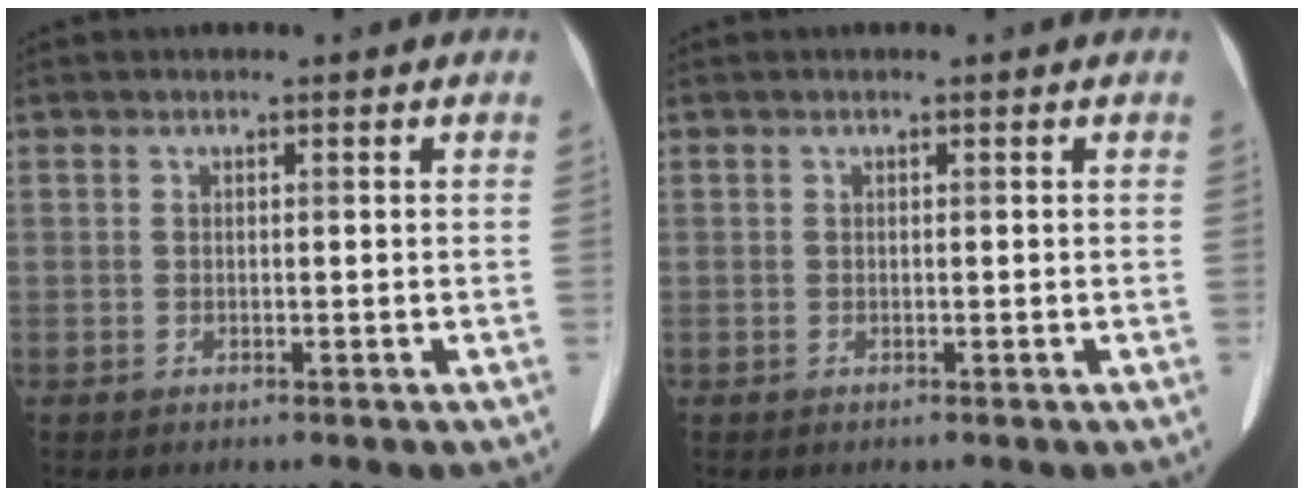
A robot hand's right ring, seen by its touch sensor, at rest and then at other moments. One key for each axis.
{"total": 0.0}